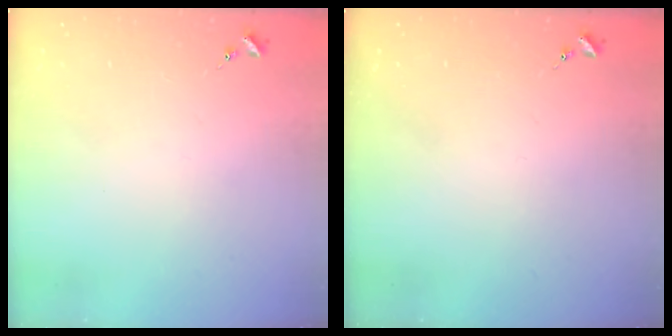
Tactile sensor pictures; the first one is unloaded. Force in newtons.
{"total": 0.0}